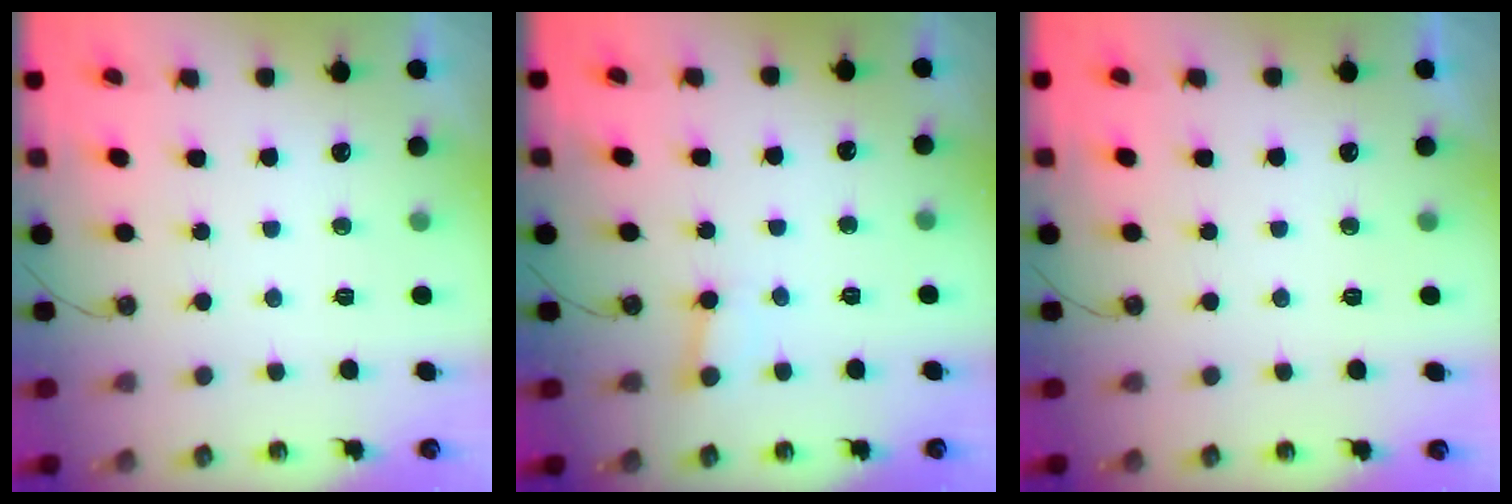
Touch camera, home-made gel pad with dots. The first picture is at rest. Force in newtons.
{"total": 2.5, "press": 2.5, "slide": 0.2}
{"total": 0.0}